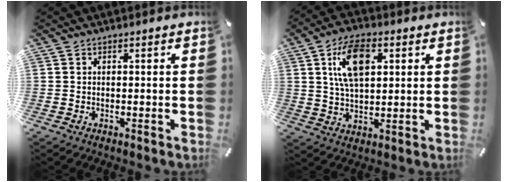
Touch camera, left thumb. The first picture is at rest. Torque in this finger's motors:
{"motor_torque": [0.81, 0.75, 1.08, -1.22, 0.40]}